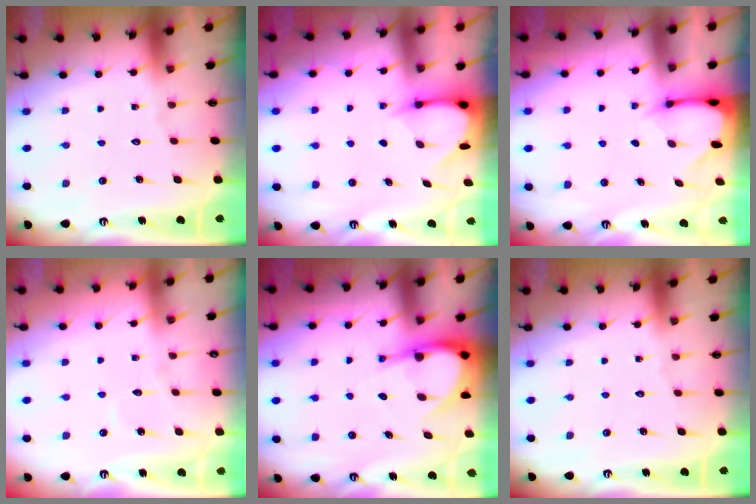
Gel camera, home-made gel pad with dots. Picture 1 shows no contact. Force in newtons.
{"total": 3.6, "press": 3.6, "slide": 0.4}
{"total": 2.5, "press": 2.5, "slide": 0.3}
{"total": 3.2, "press": 3.1, "slide": 0.3}
{"total": 6.5, "press": 6.5, "slide": 0.8}
{"total": 0.0}